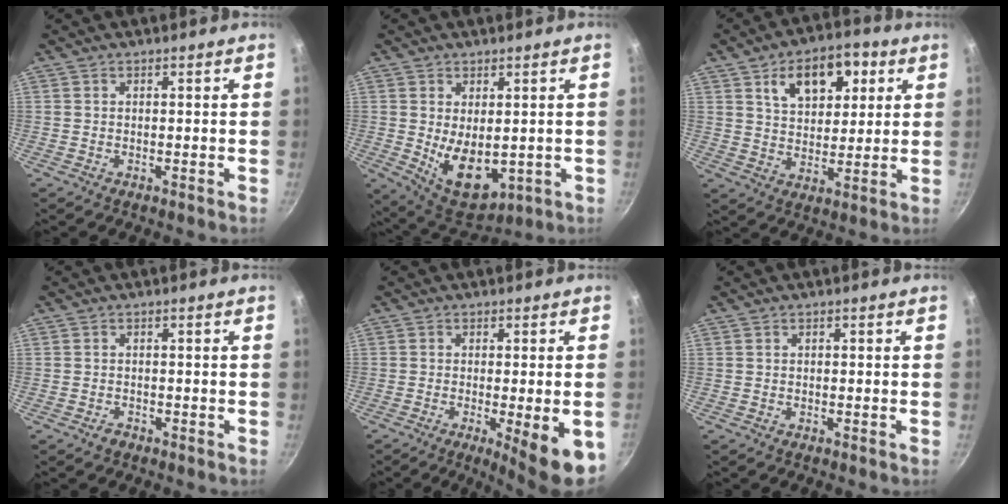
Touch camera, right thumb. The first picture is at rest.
{"total": 10.9, "force": [-1.1, 6.3, 8.9], "torque": [-0.125, -0.014, 0.009]}
{"total": 12.9, "force": [5.3, 7.8, 8.9], "torque": [-0.096, -0.008, 0.086]}
{"total": 1.2, "force": [-0.9, 0.7, 0.4], "torque": [-0.007, 0.003, -0.017]}
{"total": 11.4, "force": [-4.4, 2.6, 10.2], "torque": [-0.115, -0.012, -0.055]}
{"total": 0.0}